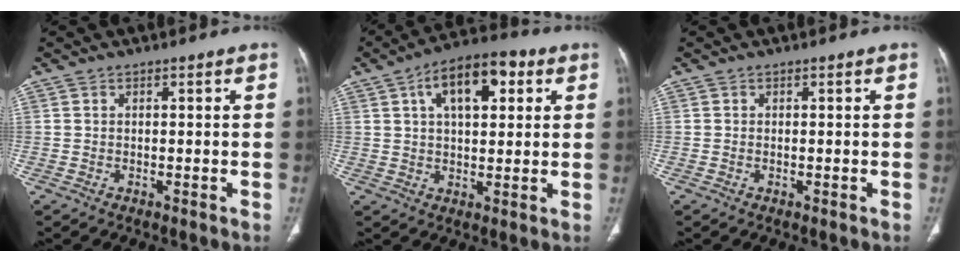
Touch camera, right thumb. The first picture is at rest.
{"total": 12.7, "force": [4.6, 6.3, 10.1], "torque": [-0.142, 0.012, 0.066]}
{"total": 0.0}